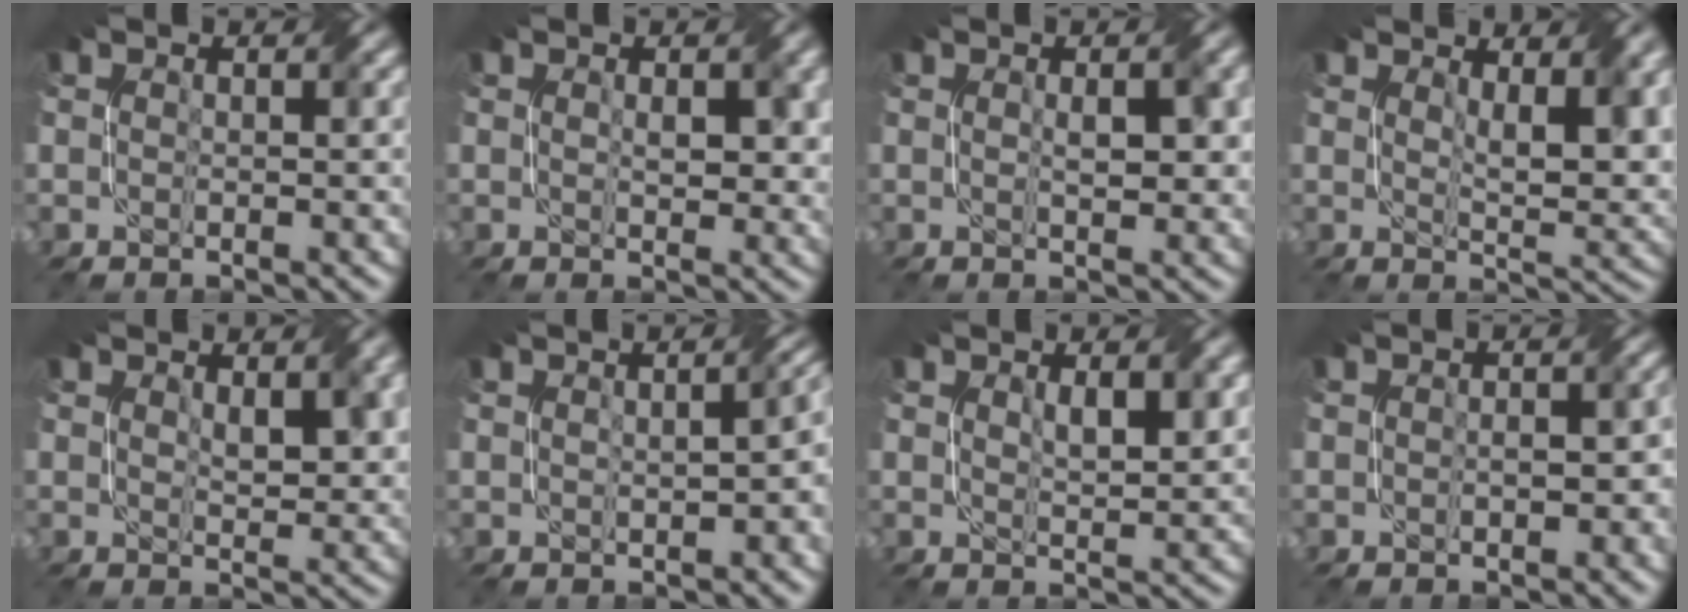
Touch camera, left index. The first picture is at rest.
{"total": 2.6, "force": [0.7, 1.4, 2.1], "torque": [-0.029, 0.001, 0.020]}
{"total": 2.6, "force": [0.7, 0.9, 2.3], "torque": [-0.037, 0.006, 0.018]}
{"total": 5.4, "force": [2.6, 1.8, 4.4], "torque": [-0.069, -0.003, 0.055]}
{"total": 3.0, "force": [1.5, 1.1, 2.3], "torque": [-0.036, 0.002, 0.037]}
{"total": 5.1, "force": [-0.1, 2.6, 4.4], "torque": [-0.039, 0.002, 0.015]}
{"total": 2.5, "force": [1.4, 0.8, 1.9], "torque": [-0.029, 0.003, 0.034]}
{"total": 2.8, "force": [-0.4, 1.8, 2.1], "torque": [-0.016, 0.004, 0.008]}